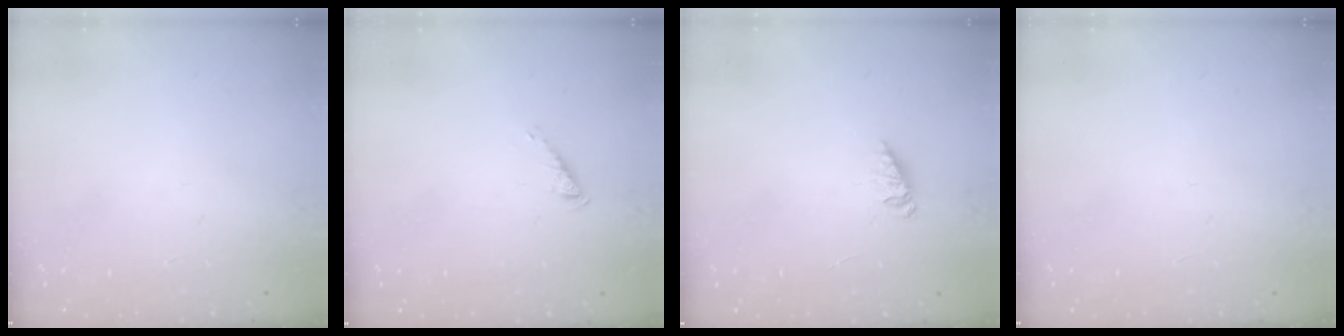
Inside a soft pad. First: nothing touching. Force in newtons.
{"total": 2.9, "press": 2.9, "slide": 0.5}
{"total": 2.2, "press": 2.2, "slide": 0.3}
{"total": 0.0}